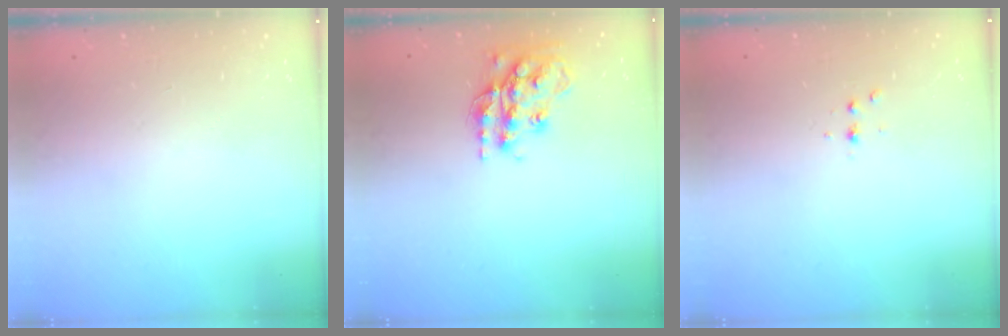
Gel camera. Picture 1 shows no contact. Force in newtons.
{"total": 17.1, "press": 17.1, "slide": 1.4}
{"total": 2.3, "press": 2.3, "slide": 0.3}